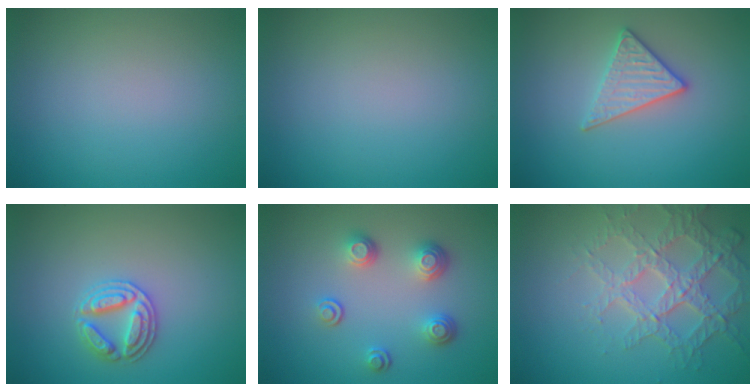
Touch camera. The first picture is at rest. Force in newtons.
{"total": 0.0}
{"total": 2.8, "press": 2.6, "slide": 1.1}
{"total": 2.8, "press": 2.8, "slide": 0.2}
{"total": 3.4, "press": 2.6, "slide": 2.1}
{"total": 4.3, "press": 4.1, "slide": 1.3}